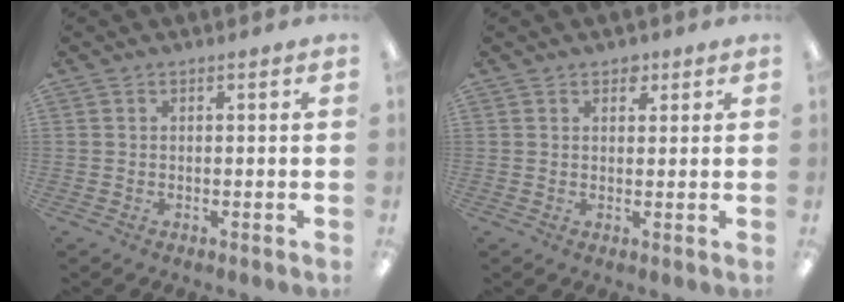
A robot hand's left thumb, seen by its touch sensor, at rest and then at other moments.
{"total": 2.4, "force": [1.6, 1.5, 1.0], "torque": [-0.005, -0.004, 0.026]}